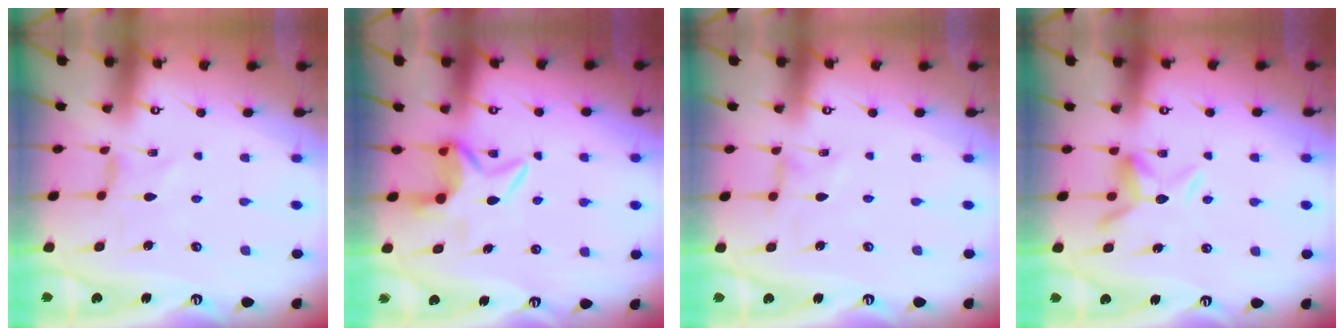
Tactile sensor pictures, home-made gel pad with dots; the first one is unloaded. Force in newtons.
{"total": 6.8, "press": 6.8, "slide": 1.0}
{"total": 0.0}
{"total": 8.4, "press": 8.4, "slide": 1.0}